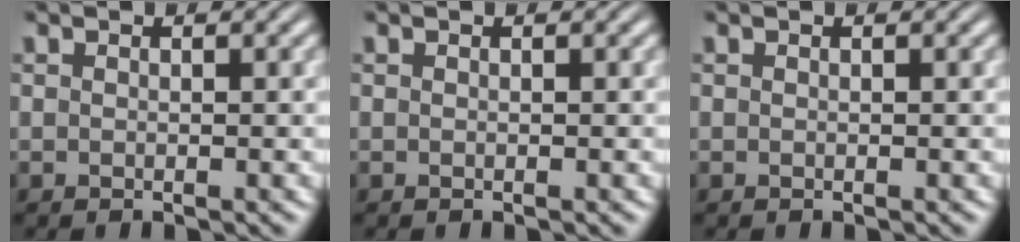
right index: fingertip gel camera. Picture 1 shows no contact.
{"total": 0.0}
{"total": 0.0}